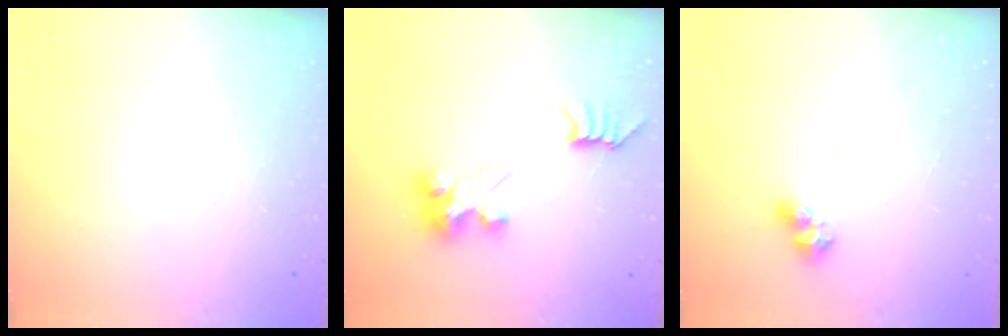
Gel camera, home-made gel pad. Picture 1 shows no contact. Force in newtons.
{"total": 6.6, "press": 6.6, "slide": 0.1}
{"total": 6.9, "press": 6.9, "slide": 0.2}